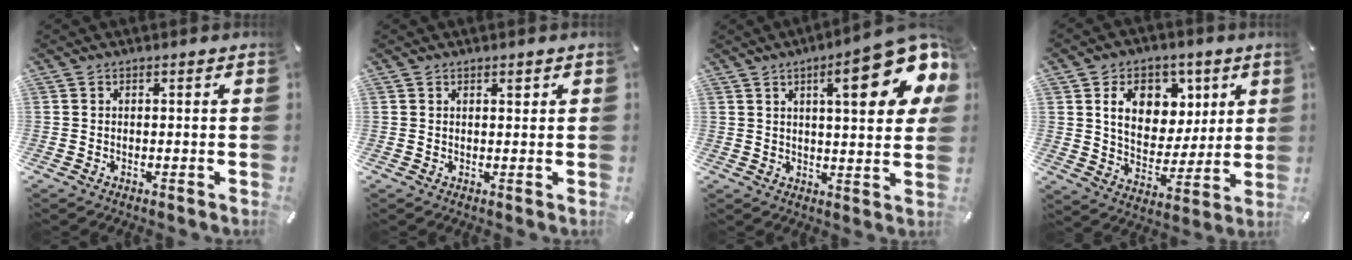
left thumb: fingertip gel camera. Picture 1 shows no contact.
{"total": 1.2, "force": [0.6, 0.7, 0.8], "torque": [-0.007, -0.001, 0.009]}
{"total": 18.1, "force": [8.3, 5.0, 15.3], "torque": [-0.207, -0.038, 0.120]}
{"total": 13.6, "force": [5.5, 10.4, 6.9], "torque": [-0.100, -0.018, 0.100]}